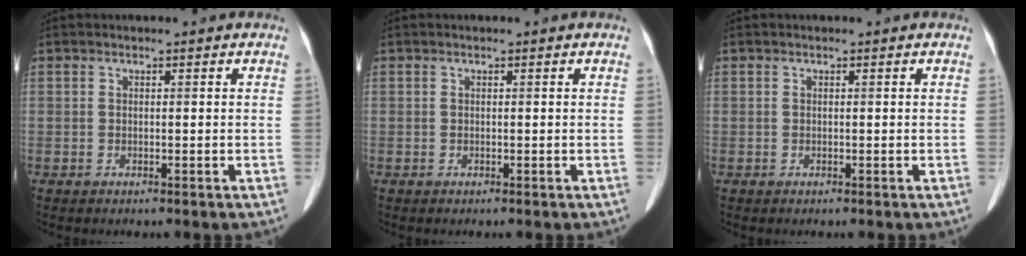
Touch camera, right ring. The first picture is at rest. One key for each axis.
{"total": 0.0}
{"total": 0.0}